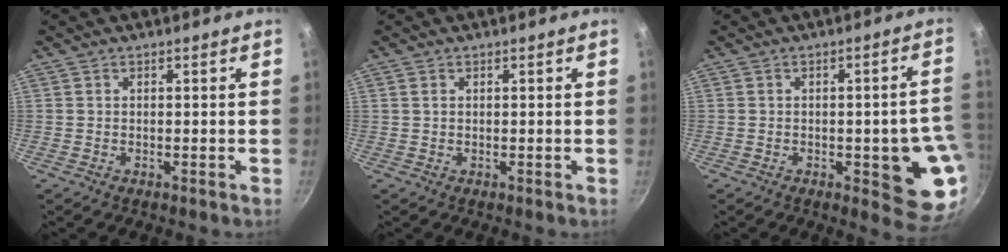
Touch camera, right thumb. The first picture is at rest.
{"total": 0.6, "force": [0.2, 0.5, 0.3], "torque": [-0.006, 0.001, 0.004]}
{"total": 12.4, "force": [-2.6, 4.2, 11.4], "torque": [-0.083, 0.009, -0.029]}